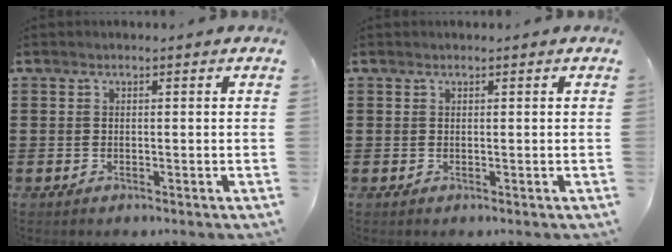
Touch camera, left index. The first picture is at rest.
{"total": 0.0}